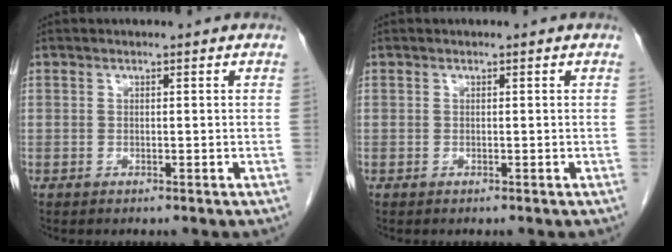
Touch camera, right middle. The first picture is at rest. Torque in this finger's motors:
{"motor_torque": [-0.07, -0.35, 0.03, 0.00]}